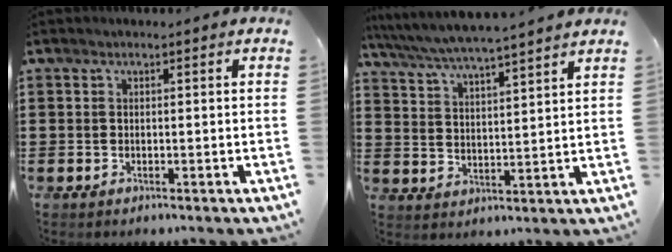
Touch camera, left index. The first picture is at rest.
{"total": 4.9, "force": [4.6, -0.7, 1.5], "torque": [-0.050, -0.032, 0.077]}